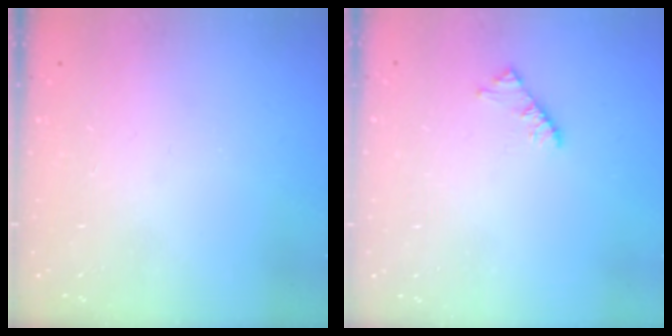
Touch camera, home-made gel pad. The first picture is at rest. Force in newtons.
{"total": 3.3, "press": 3.2, "slide": 0.6}